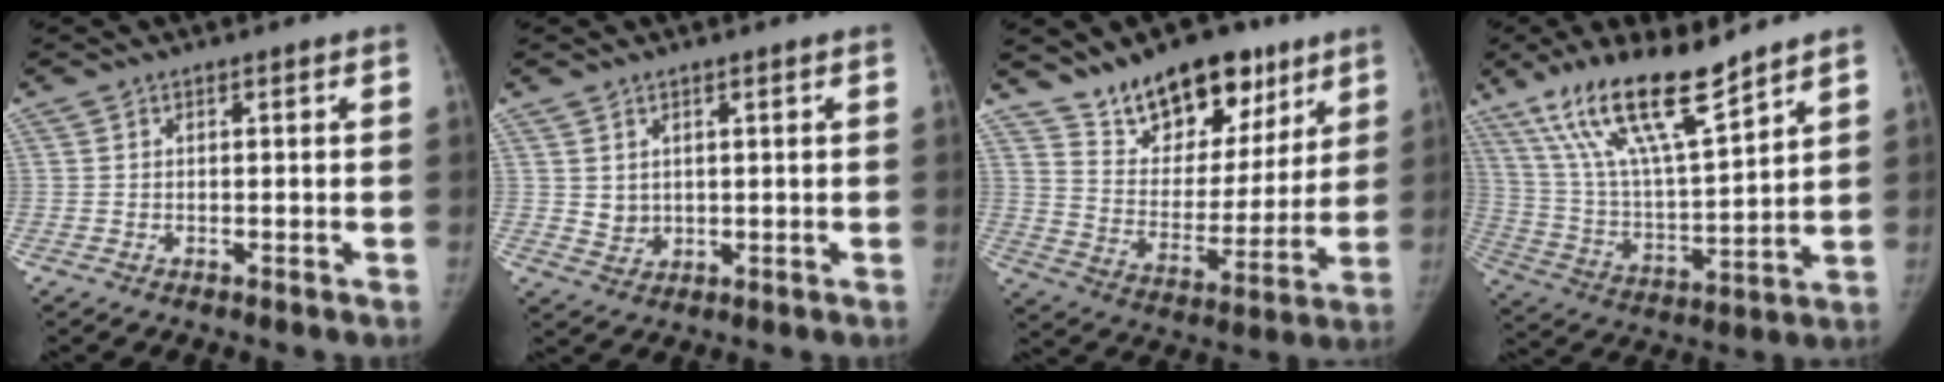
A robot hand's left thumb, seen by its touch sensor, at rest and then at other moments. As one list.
[{"total": 2.9, "force": [1.2, 2.3, 1.1], "torque": [-0.012, -0.013, 0.032]}, {"total": 19.5, "force": [13.3, 10.5, 9.6], "torque": [-0.094, -0.070, 0.218]}, {"total": 18.7, "force": [13.1, 3.8, 12.9], "torque": [-0.217, -0.061, 0.251]}]